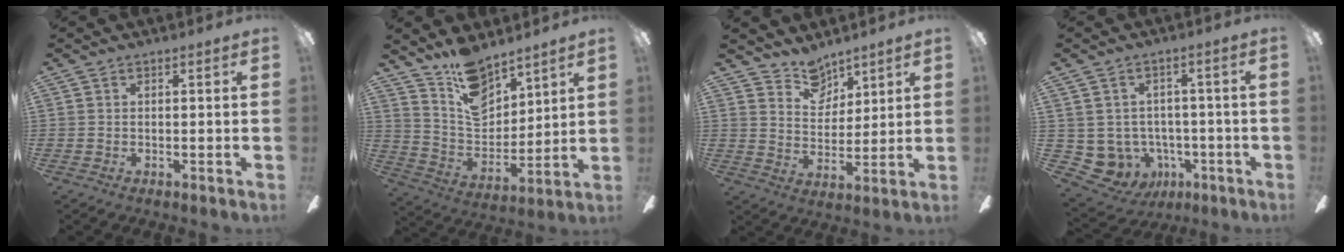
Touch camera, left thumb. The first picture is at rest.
{"total": 13.6, "force": [10.6, 6.7, 5.2], "torque": [-0.095, -0.069, 0.201]}
{"total": 8.4, "force": [7.0, 4.4, 1.2], "torque": [-0.021, -0.046, 0.133]}
{"total": 5.5, "force": [-0.8, 5.4, 0.9], "torque": [-0.055, -0.001, -0.009]}